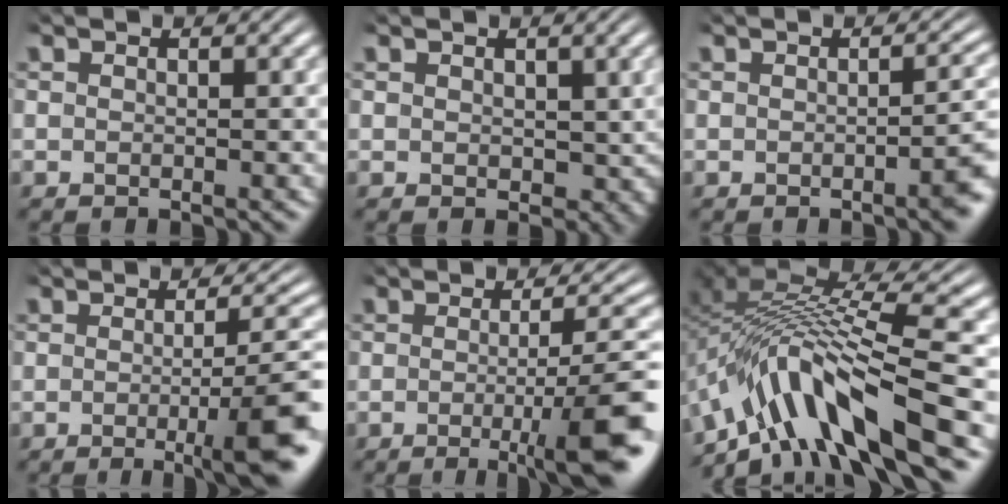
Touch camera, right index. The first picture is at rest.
{"total": 1.3, "force": [-0.2, 1.2, 0.5], "torque": [-0.009, -0.017, 0.012]}
{"total": 2.6, "force": [-0.9, 0.5, 2.4], "torque": [-0.026, 0.006, -0.019]}
{"total": 6.7, "force": [-2.6, 1.0, 6.1], "torque": [-0.070, 0.002, -0.042]}
{"total": 7.5, "force": [-3.1, 1.2, 6.8], "torque": [-0.082, -0.001, -0.048]}
{"total": 10.9, "force": [-3.7, 6.0, 8.3], "torque": [-0.169, -0.029, -0.048]}